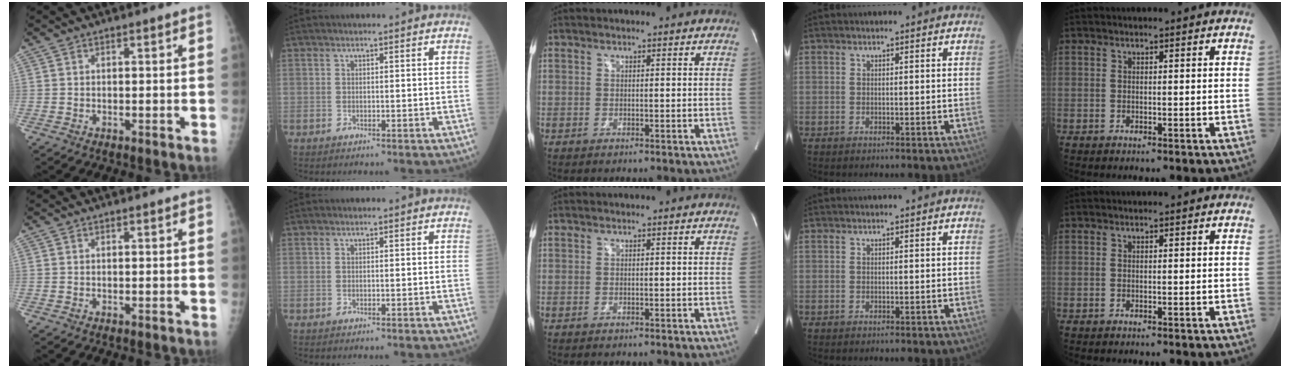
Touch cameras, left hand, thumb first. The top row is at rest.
{}